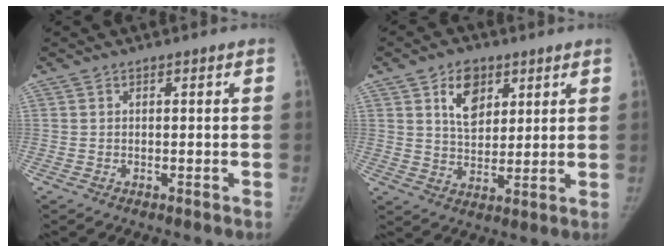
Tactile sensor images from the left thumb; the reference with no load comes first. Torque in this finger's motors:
{"motor_torque": [0.05, 0.10, 0.87, -0.70, 0.04]}